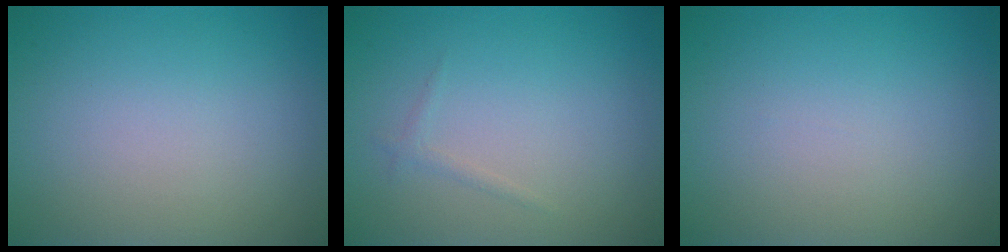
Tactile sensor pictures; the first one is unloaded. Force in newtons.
{"total": 0.7, "press": 0.7, "slide": 0.0}
{"total": 0.0}